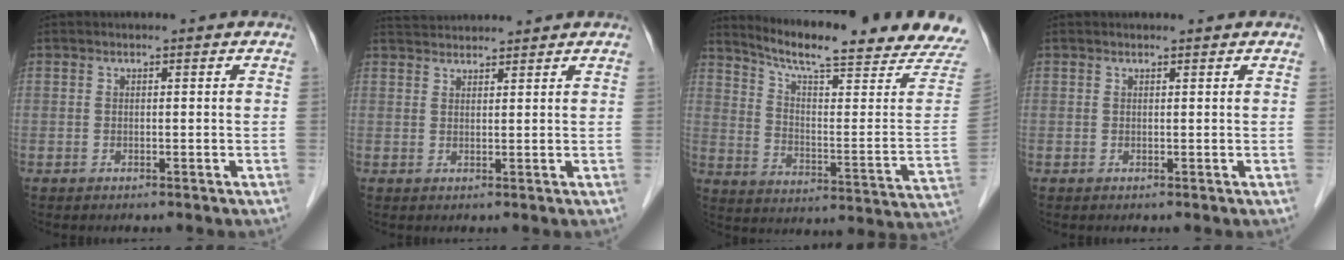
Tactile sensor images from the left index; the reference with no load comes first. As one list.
[{"total": 4.8, "force": [4.8, 0.1, 0.8], "torque": [-0.018, 0.035, 0.079]}, {"total": 21.8, "force": [19.6, 0.3, 9.6], "torque": [-0.156, -0.077, 0.259]}, {"total": 0.6, "force": [0.6, 0.0, 0.1], "torque": [-0.008, 0.003, 0.009]}]